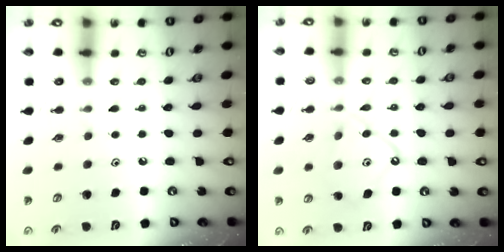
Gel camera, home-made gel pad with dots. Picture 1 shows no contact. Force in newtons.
{"total": 11.3, "press": 11.3, "slide": 1.1}